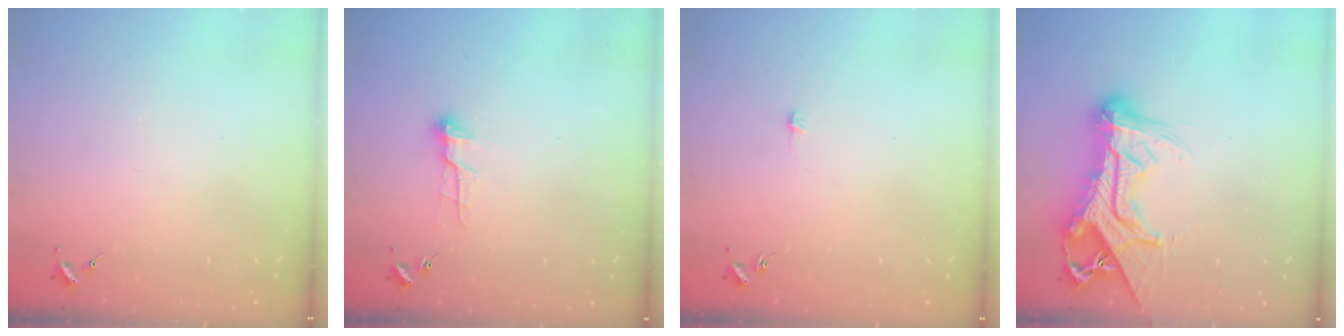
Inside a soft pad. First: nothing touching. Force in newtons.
{"total": 8.7, "press": 8.7, "slide": 0.5}
{"total": 3.2, "press": 3.1, "slide": 0.3}
{"total": 20.6, "press": 20.5, "slide": 1.9}